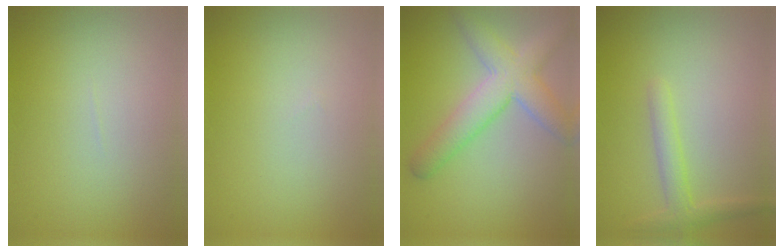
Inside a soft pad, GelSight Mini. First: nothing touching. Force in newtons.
{"total": 0.0}
{"total": 5.6, "press": 5.6, "slide": 0.3}
{"total": 2.1, "press": 2.1, "slide": 0.2}